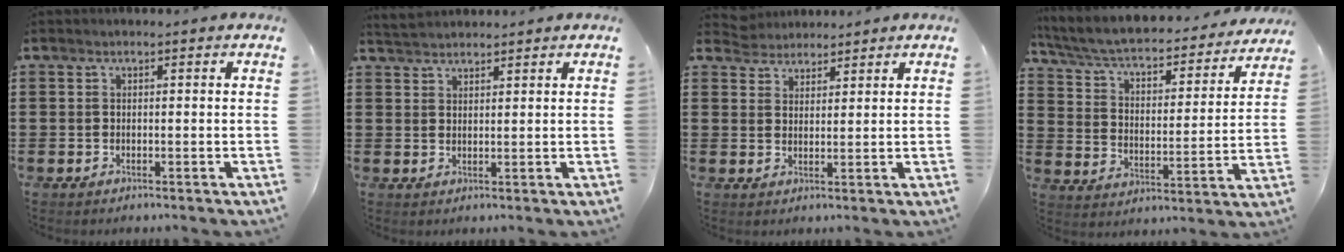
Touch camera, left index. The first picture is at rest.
{"total": 2.4, "force": [2.4, 0.3, 0.2], "torque": [-0.010, 0.000, 0.048]}
{"total": 2.8, "force": [2.6, 1.0, -0.5], "torque": [-0.003, -0.001, 0.051]}
{"total": 5.0, "force": [4.4, 0.7, 2.3], "torque": [-0.067, -0.041, 0.067]}